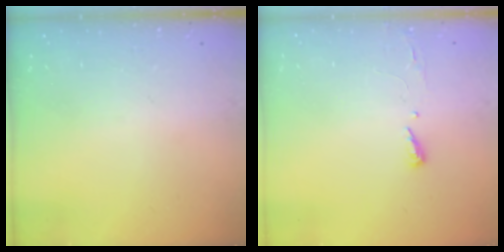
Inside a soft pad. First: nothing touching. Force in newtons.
{"total": 2.9, "press": 2.9, "slide": 0.4}